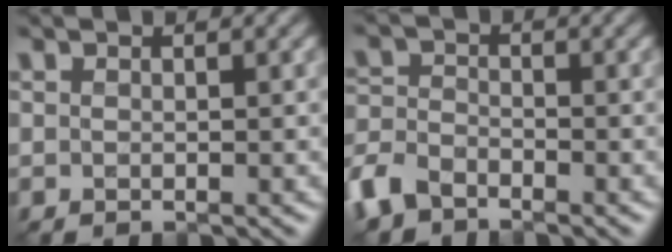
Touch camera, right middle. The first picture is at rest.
{"total": 4.0, "force": [-3.0, 2.2, 1.6], "torque": [-0.040, -0.004, -0.074]}